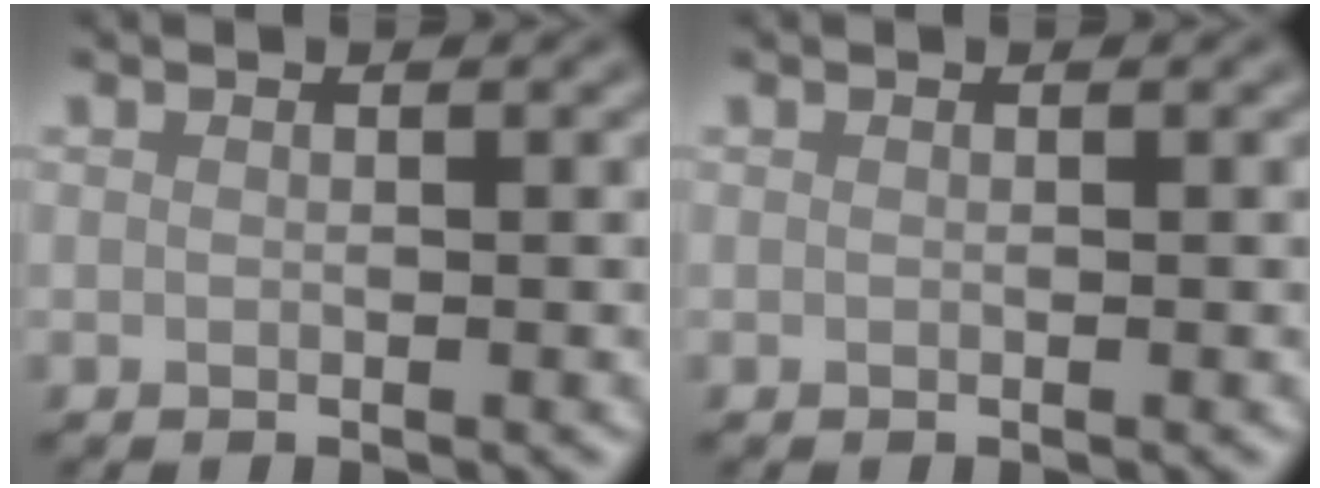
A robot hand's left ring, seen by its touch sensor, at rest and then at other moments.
{"total": 0.0}